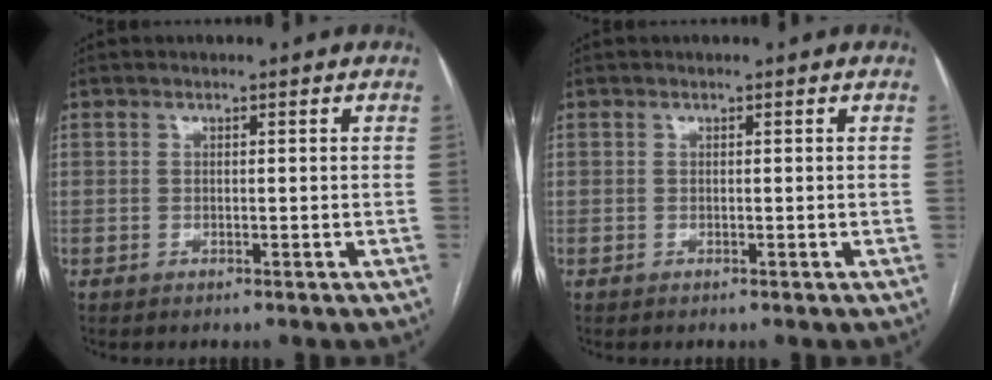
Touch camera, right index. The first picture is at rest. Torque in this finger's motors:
{"motor_torque": [0.01, -0.01, 0.00, 0.00]}